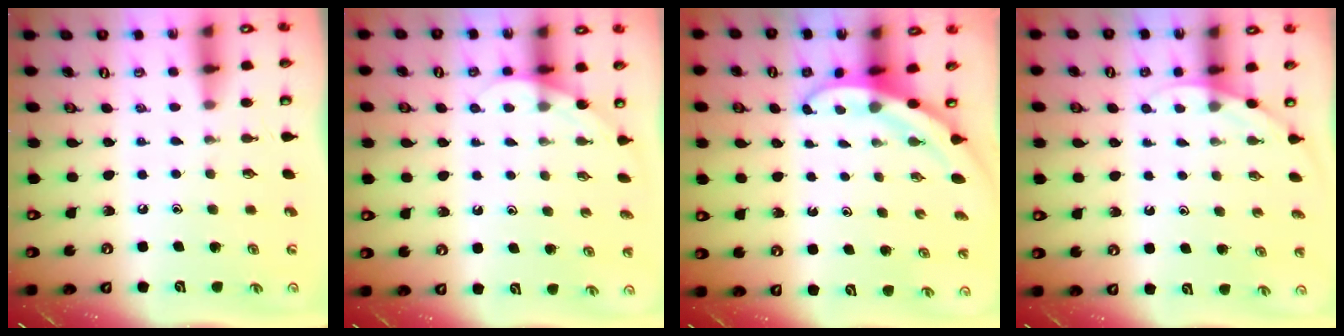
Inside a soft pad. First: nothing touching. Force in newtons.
{"total": 3.3, "press": 3.3, "slide": 0.2}
{"total": 3.1, "press": 3.1, "slide": 0.1}
{"total": 2.6, "press": 2.6, "slide": 0.1}